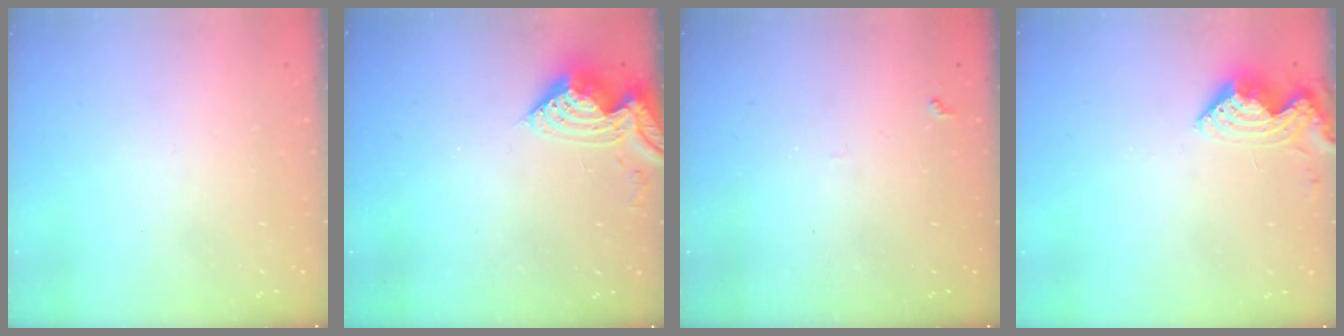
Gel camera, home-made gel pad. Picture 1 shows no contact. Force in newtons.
{"total": 9.5, "press": 9.5, "slide": 1.0}
{"total": 4.9, "press": 4.8, "slide": 0.4}
{"total": 8.3, "press": 8.3, "slide": 0.6}